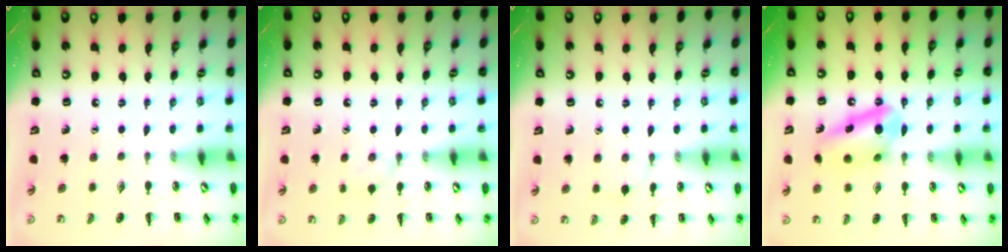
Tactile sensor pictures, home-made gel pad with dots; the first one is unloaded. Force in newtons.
{"total": 6.4, "press": 6.1, "slide": 1.7}
{"total": 5.1, "press": 4.9, "slide": 1.4}
{"total": 10.7, "press": 10.7, "slide": 0.4}